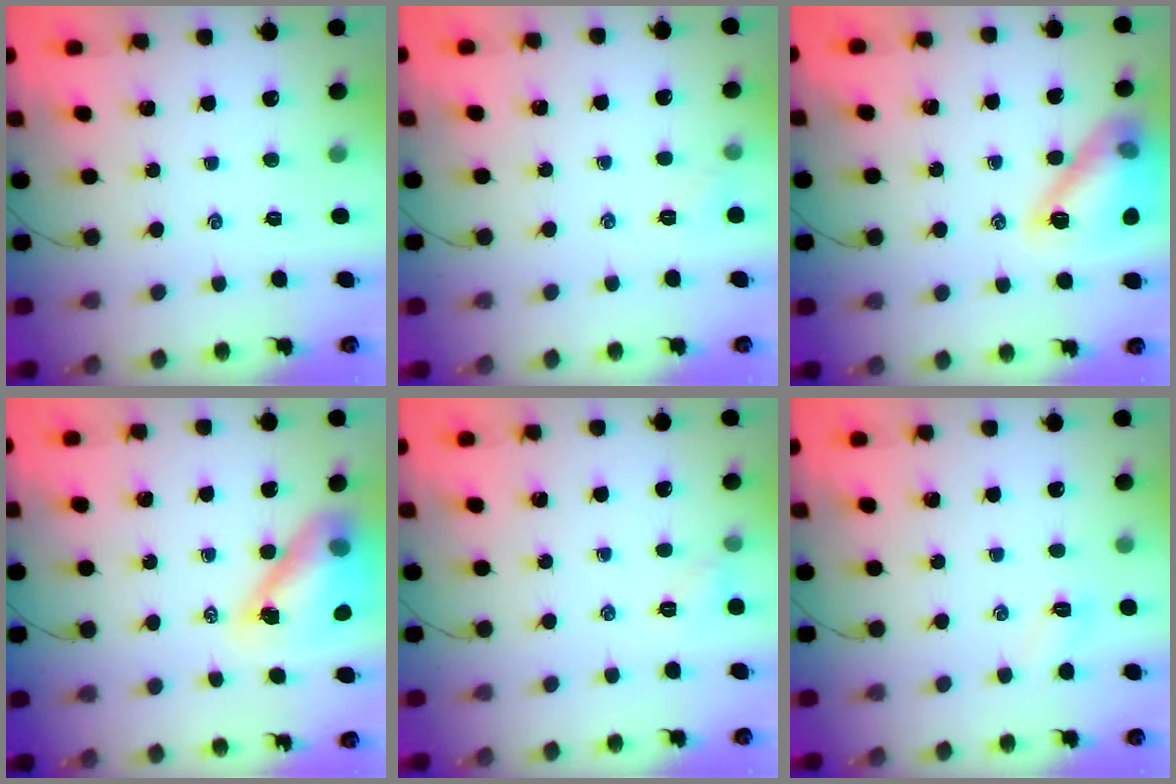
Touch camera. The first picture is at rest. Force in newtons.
{"total": 3.8, "press": 3.6, "slide": 1.0}
{"total": 15.0, "press": 15.0, "slide": 0.1}
{"total": 14.3, "press": 13.6, "slide": 4.2}
{"total": 4.6, "press": 4.4, "slide": 1.3}
{"total": 3.2, "press": 3.1, "slide": 0.9}